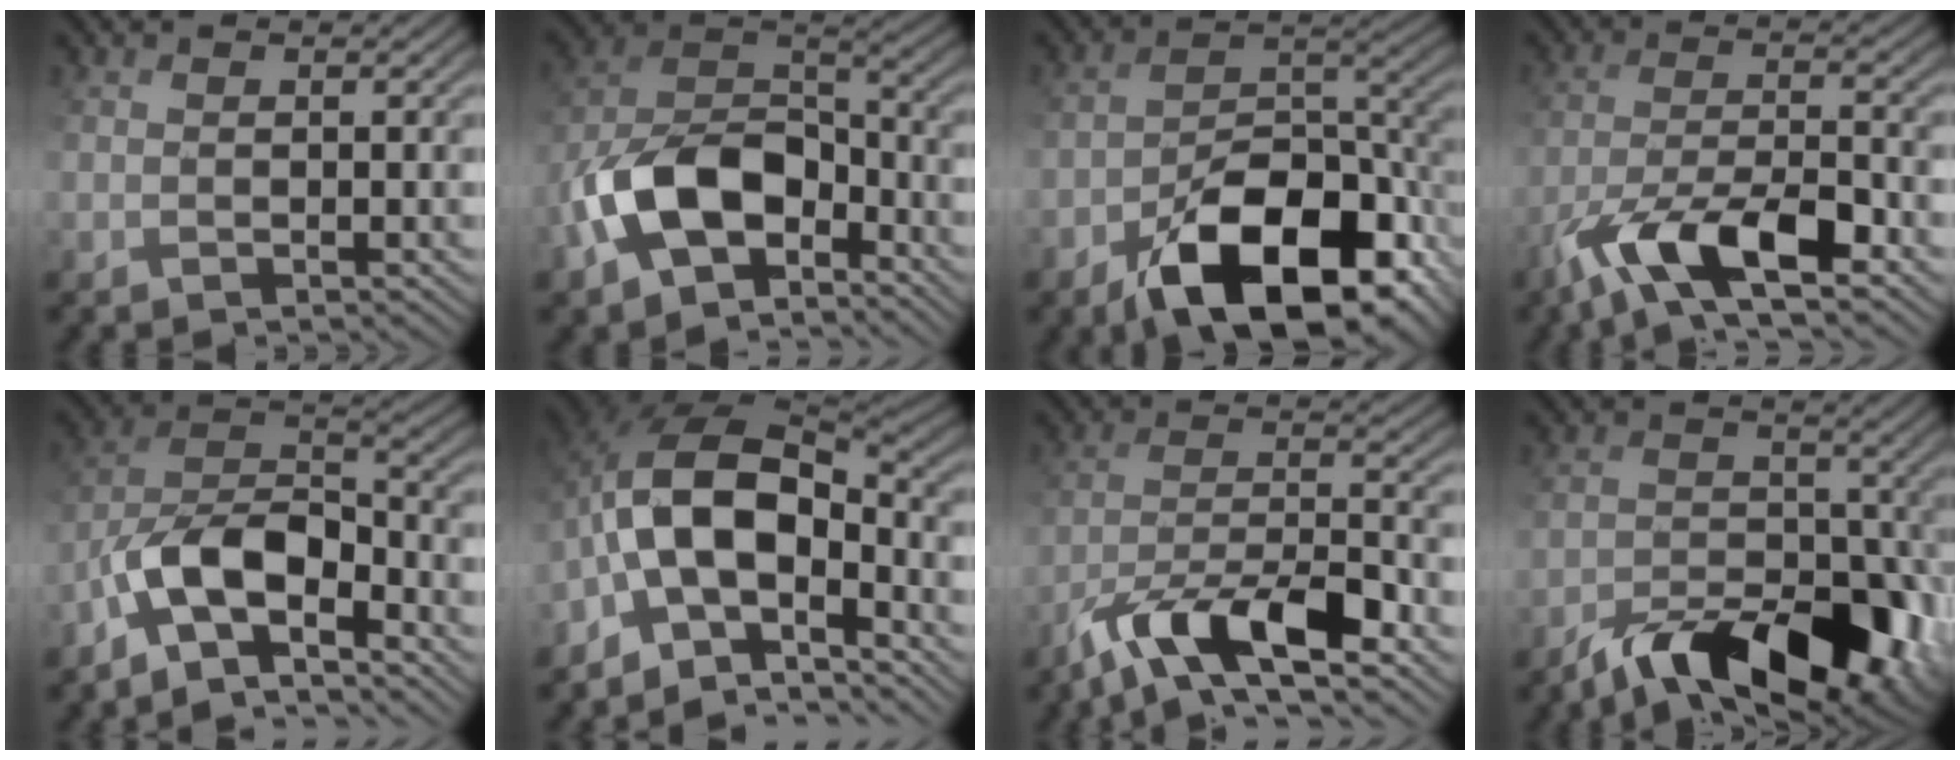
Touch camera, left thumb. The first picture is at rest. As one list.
[{"total": 11.7, "force": [-5.7, 6.7, 7.7], "torque": [-0.163, -0.001, -0.128]}, {"total": 16.2, "force": [-9.2, 7.9, 10.7], "torque": [-0.169, -0.022, -0.158]}, {"total": 10.4, "force": [-6.2, 3.0, 7.8], "torque": [-0.145, -0.001, -0.121]}, {"total": 9.5, "force": [-5.7, 3.9, 6.5], "torque": [-0.118, 0.012, -0.130]}, {"total": 13.6, "force": [-4.7, 7.0, 10.7], "torque": [-0.198, -0.003, -0.101]}, {"total": 10.7, "force": [-7.0, 2.9, 7.6], "torque": [-0.138, 0.003, -0.133]}, {"total": 11.7, "force": [-7.5, 5.5, 7.0], "torque": [-0.102, -0.023, -0.119]}]